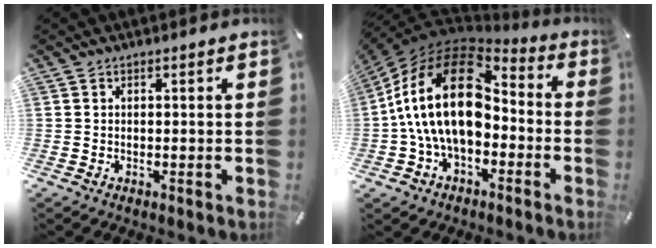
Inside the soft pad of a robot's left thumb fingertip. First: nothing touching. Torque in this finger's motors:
{"motor_torque": [1.45, 3.49, 2.77, 0.00, 1.05]}